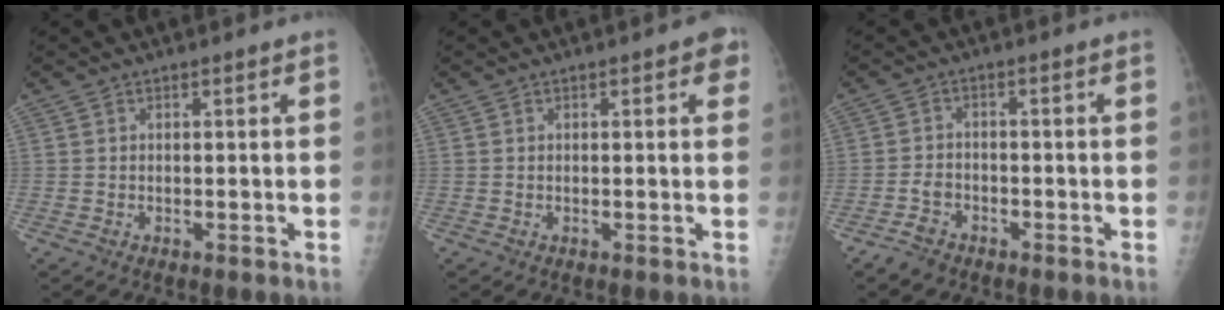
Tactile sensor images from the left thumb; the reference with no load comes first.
{"total": 2.5, "force": [1.0, 1.2, 2.0], "torque": [-0.008, 0.002, 0.006]}
{"total": 3.6, "force": [-2.7, 2.1, 1.1], "torque": [-0.024, 0.015, -0.048]}